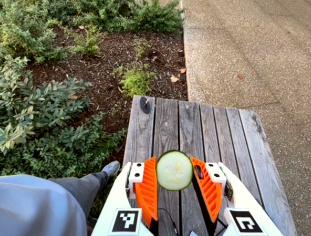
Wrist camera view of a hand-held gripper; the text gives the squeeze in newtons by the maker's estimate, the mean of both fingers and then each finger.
{"total": 6.5, "left": 6.2, "right": 6.8}